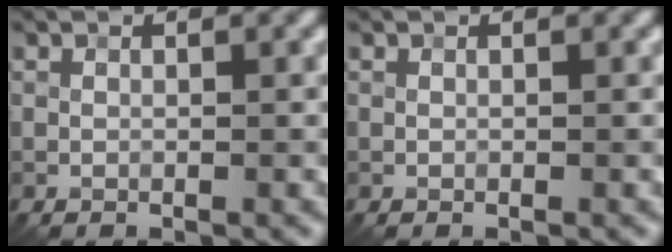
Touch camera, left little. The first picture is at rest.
{"total": 0.0}